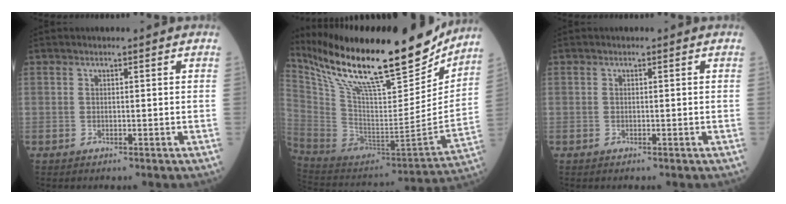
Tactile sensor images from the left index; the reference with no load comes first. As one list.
[{"total": 29.7, "force": [23.8, 5.4, 17.1], "torque": [-0.304, -0.031, 0.377]}, {"total": 0.0}]